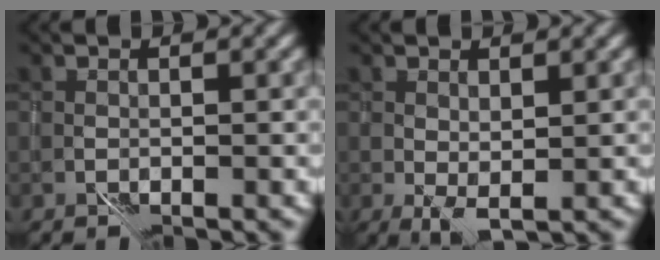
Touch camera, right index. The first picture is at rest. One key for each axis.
{"total": 1.4, "fx": 1.1, "fy": 0.1, "fz": 0.9, "tx": -0.019, "ty": 0.003, "tz": 0.023}